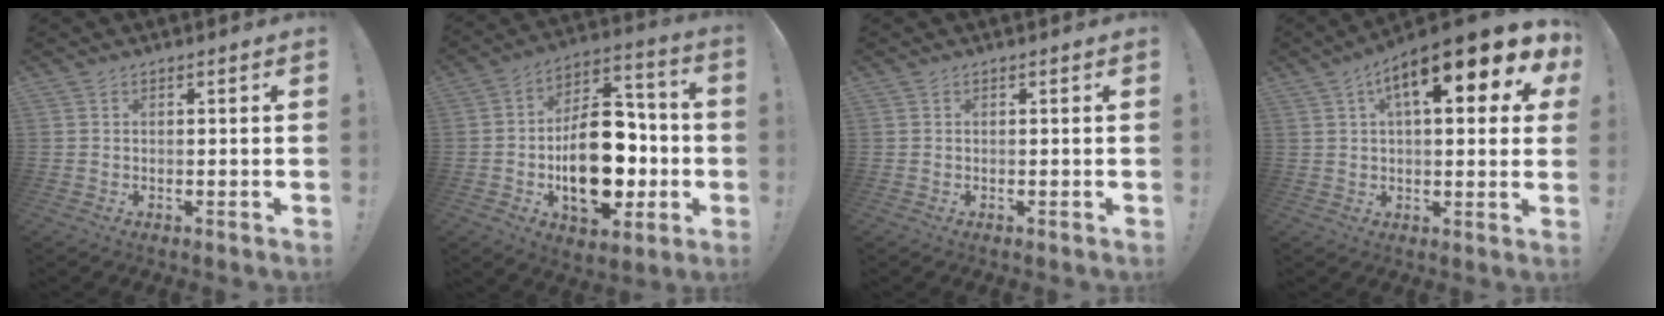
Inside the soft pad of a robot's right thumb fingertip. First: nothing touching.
{"total": 22.5, "force": [-4.6, 14.0, 17.1], "torque": [-0.258, 0.030, -0.058]}
{"total": 0.0}
{"total": 15.9, "force": [6.5, 5.0, 13.6], "torque": [-0.198, -0.026, 0.094]}